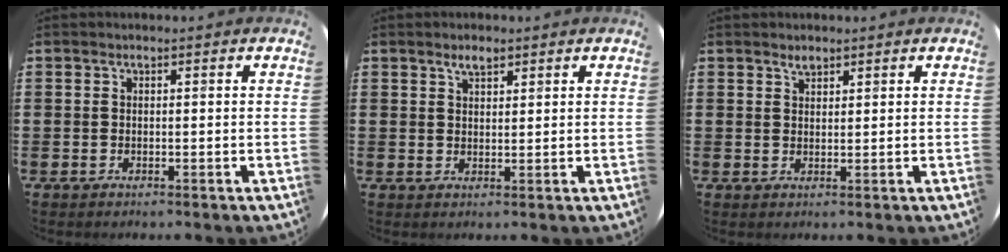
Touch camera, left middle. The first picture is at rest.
{"total": 2.1, "force": [1.7, 0.8, 0.9], "torque": [-0.010, 0.001, 0.029]}
{"total": 1.3, "force": [1.2, 0.4, 0.1], "torque": [0.005, -0.002, 0.021]}